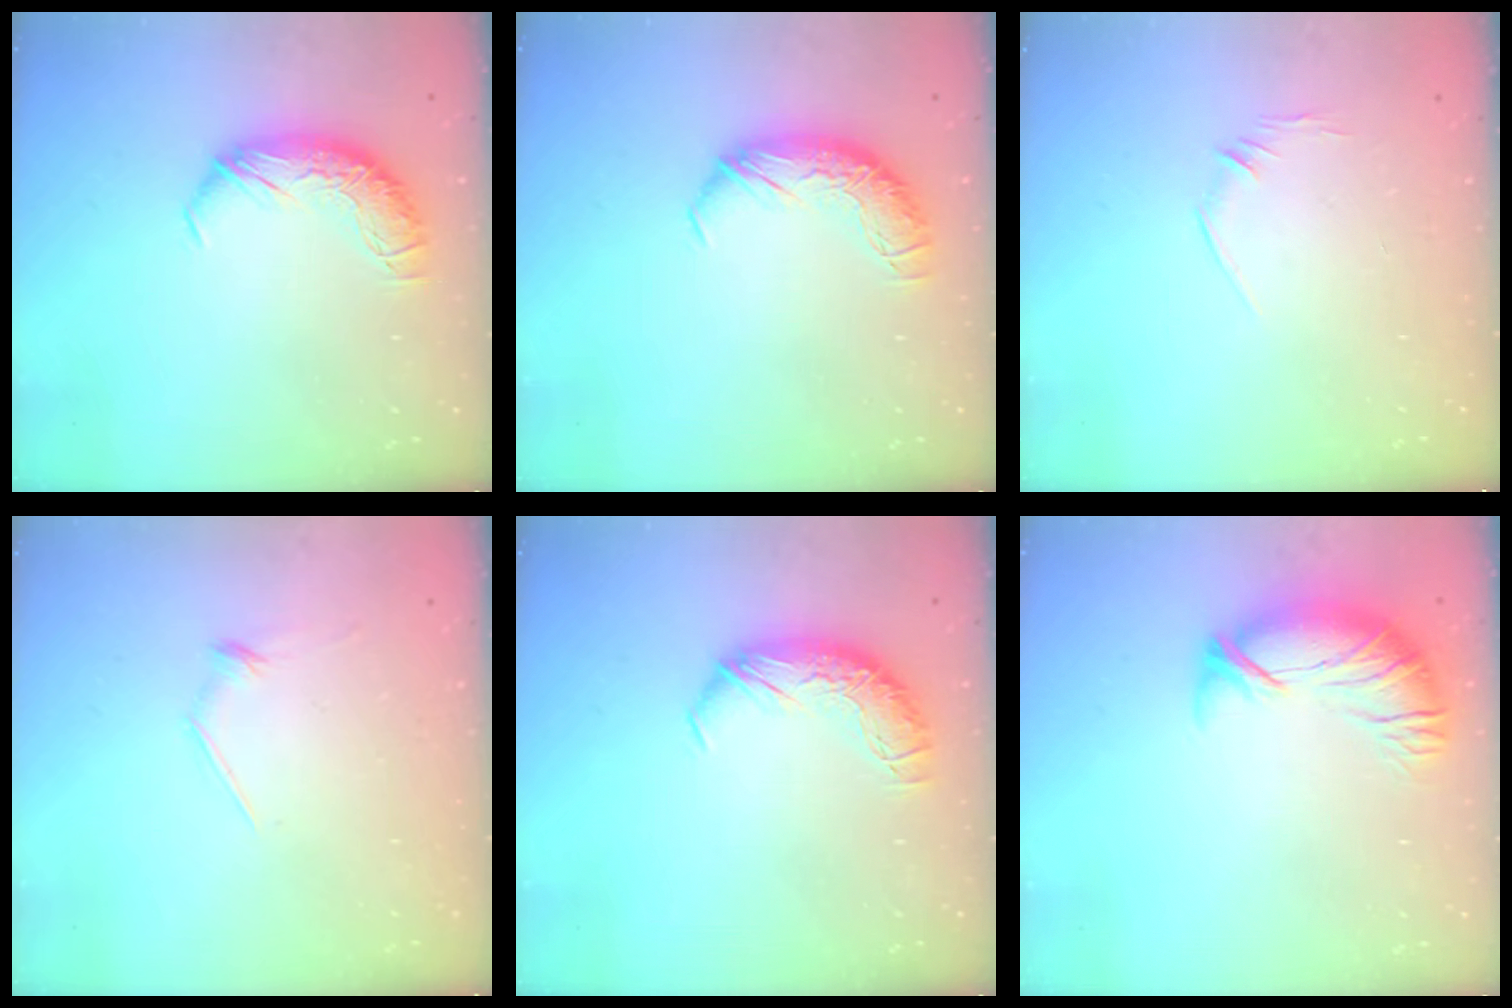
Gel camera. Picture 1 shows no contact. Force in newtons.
{"total": 0.0}
{"total": 6.7, "press": 6.7, "slide": 1.0}
{"total": 7.1, "press": 7.0, "slide": 0.8}
{"total": 0.0}
{"total": 3.5, "press": 2.5, "slide": 2.4}